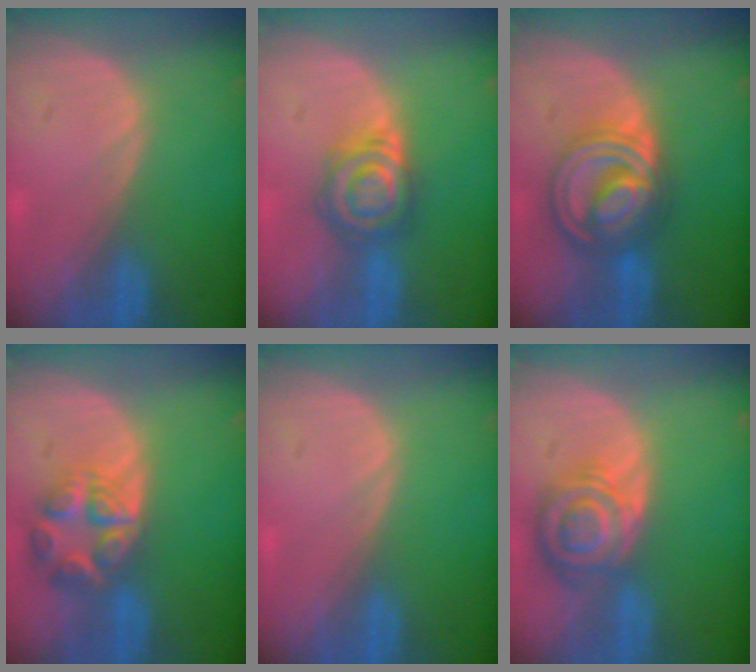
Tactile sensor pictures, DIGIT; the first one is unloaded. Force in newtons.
{"total": 6.7, "press": 6.3, "slide": 2.1}
{"total": 9.0, "press": 9.0, "slide": 0.6}
{"total": 7.7, "press": 6.8, "slide": 3.6}
{"total": 0.0}
{"total": 8.2, "press": 7.2, "slide": 4.0}